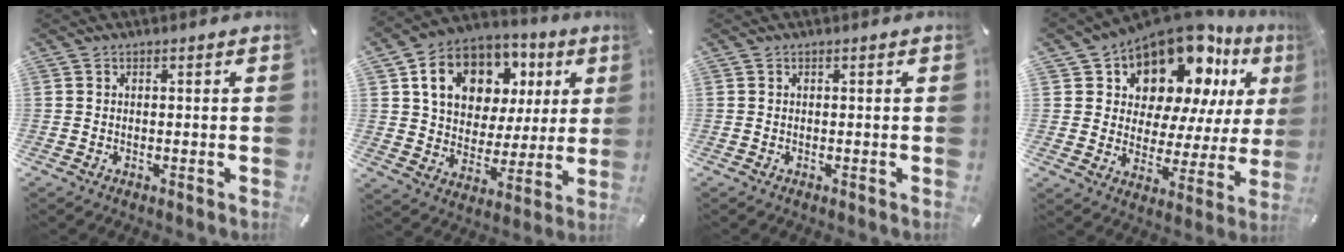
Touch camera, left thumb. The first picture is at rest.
{"total": 14.9, "force": [6.1, 11.6, 7.0], "torque": [-0.124, -0.015, 0.117]}
{"total": 0.0}
{"total": 15.4, "force": [12.1, 7.6, 5.9], "torque": [-0.106, -0.104, 0.210]}